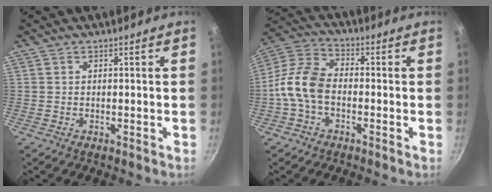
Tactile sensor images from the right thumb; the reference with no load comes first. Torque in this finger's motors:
{"motor_torque": [0.06, 1.21, 0.62, -1.00, 0.12]}